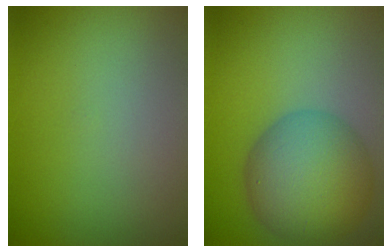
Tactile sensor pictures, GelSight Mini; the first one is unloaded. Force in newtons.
{"total": 9.6, "press": 9.6, "slide": 0.5}